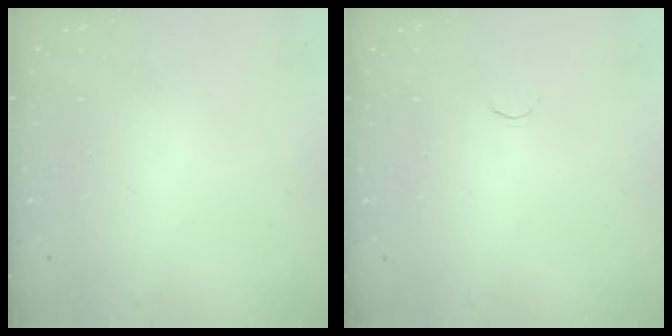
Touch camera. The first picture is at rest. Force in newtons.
{"total": 1.7, "press": 1.6, "slide": 0.5}